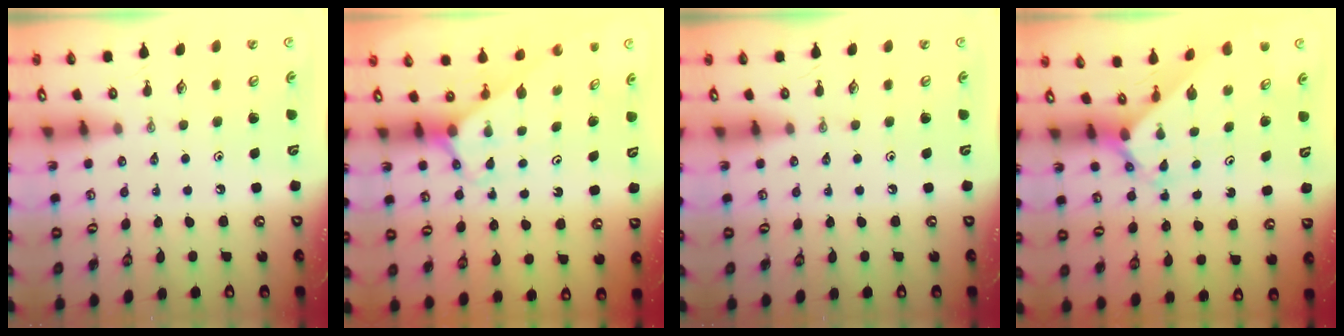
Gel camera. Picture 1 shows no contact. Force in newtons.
{"total": 2.7, "press": 2.7, "slide": 0.2}
{"total": 0.0}
{"total": 2.2, "press": 2.2, "slide": 0.2}